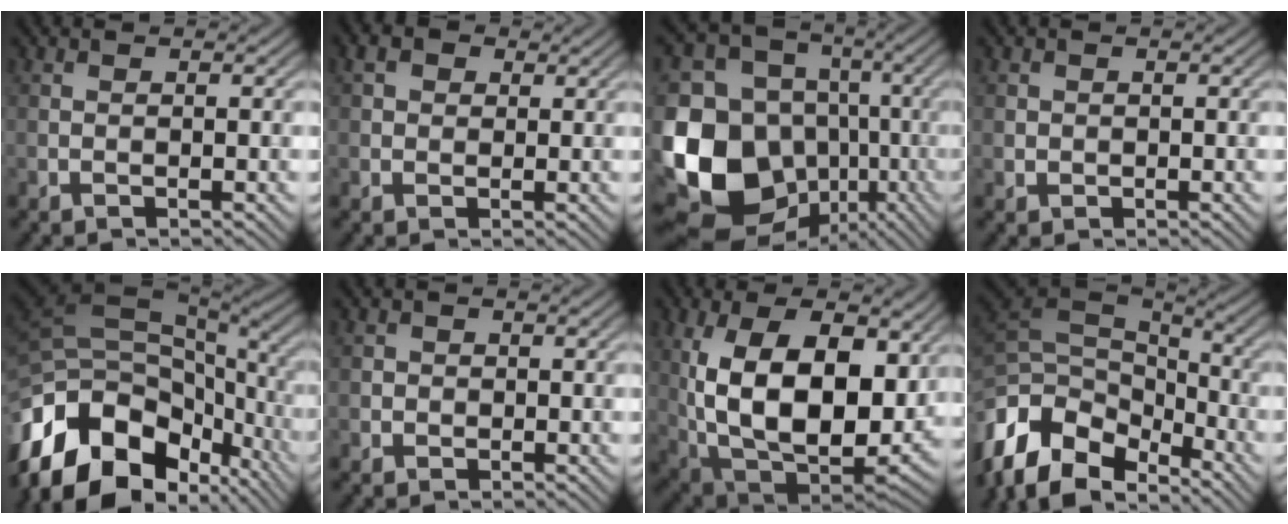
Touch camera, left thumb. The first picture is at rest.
{"total": 2.8, "force": [1.1, 2.2, 1.4], "torque": [-0.032, 0.003, 0.014]}
{"total": 19.1, "force": [-5.2, 15.8, 9.3], "torque": [-0.243, -0.029, -0.084]}
{"total": 1.2, "force": [0.1, 1.1, 0.2], "torque": [-0.005, -0.006, 0.002]}
{"total": 18.3, "force": [-8.2, 11.1, 12.0], "torque": [-0.270, -0.024, -0.130]}
{"total": 1.4, "force": [-0.1, 1.3, 0.2], "torque": [0.004, -0.003, -0.005]}
{"total": 18.3, "force": [2.7, 10.6, 14.7], "torque": [-0.273, -0.024, 0.067]}
{"total": 14.9, "force": [-7.6, 9.1, 9.0], "torque": [-0.244, -0.015, -0.129]}